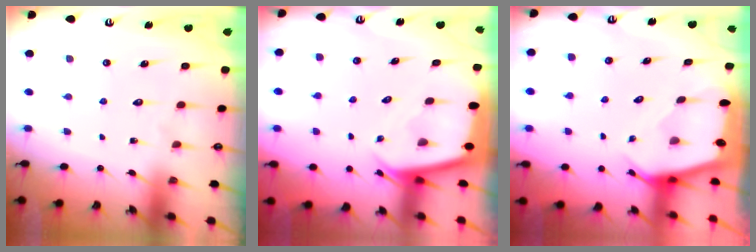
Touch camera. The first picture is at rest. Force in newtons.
{"total": 2.5, "press": 2.5, "slide": 0.1}
{"total": 2.1, "press": 2.1, "slide": 0.1}